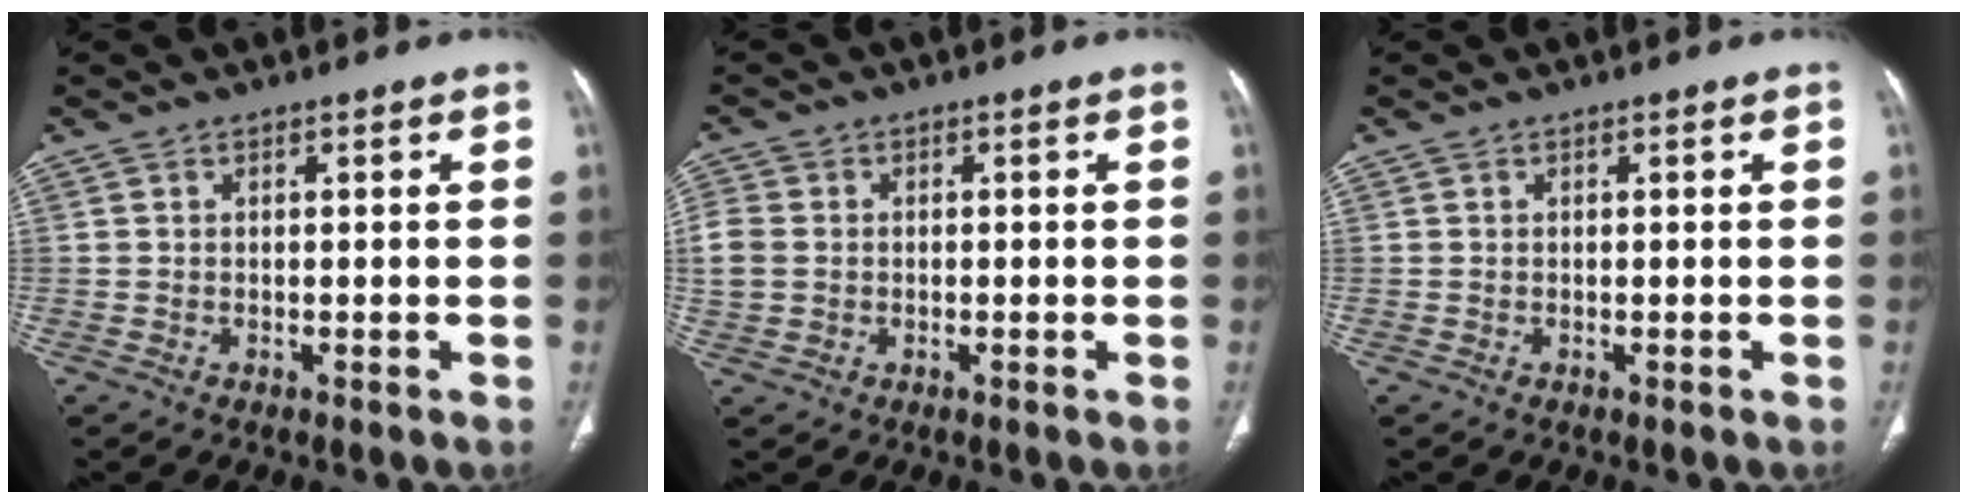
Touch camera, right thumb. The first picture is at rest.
{"total": 5.1, "force": [-0.1, 4.2, 2.8], "torque": [-0.076, 0.007, 0.001]}
{"total": 0.0}